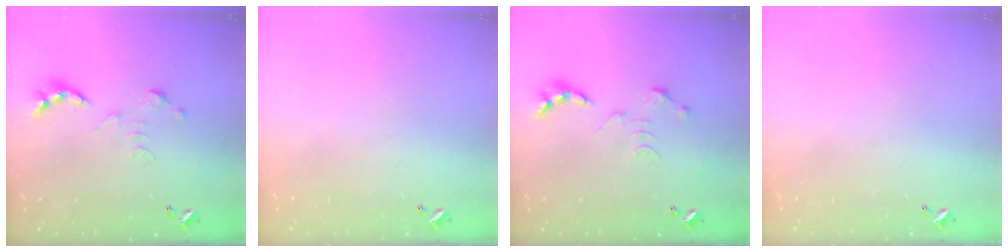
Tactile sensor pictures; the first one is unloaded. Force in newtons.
{"total": 0.0}
{"total": 0.0}
{"total": 0.0}